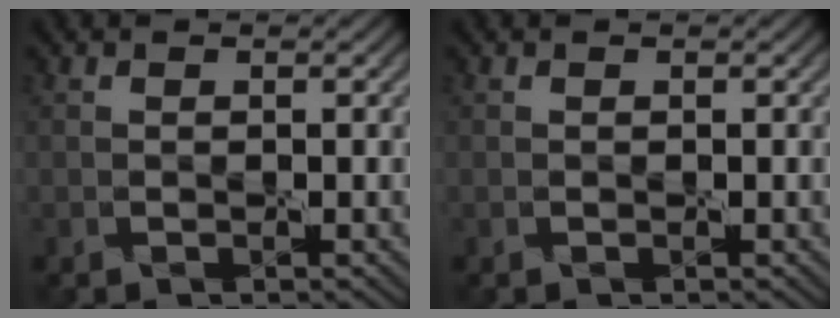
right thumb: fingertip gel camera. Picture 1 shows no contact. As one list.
[{"total": 0.0}]